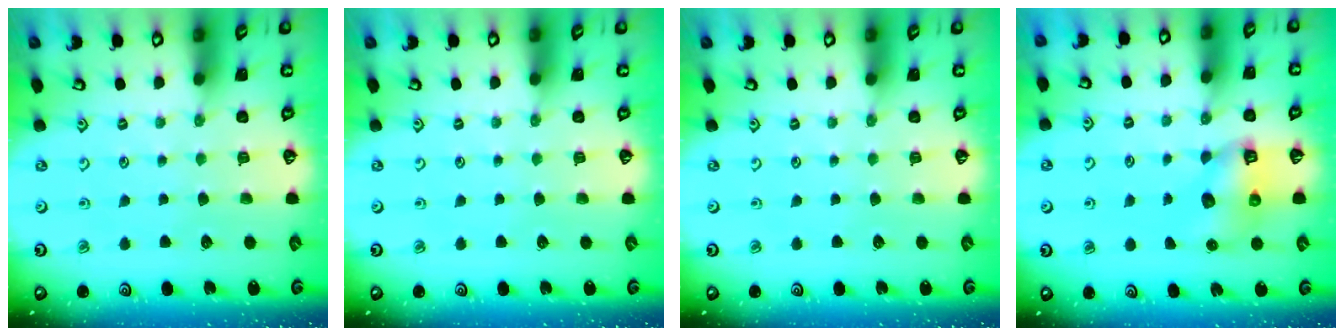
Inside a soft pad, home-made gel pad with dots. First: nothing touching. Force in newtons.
{"total": 0.0}
{"total": 0.0}
{"total": 7.2, "press": 7.1, "slide": 0.9}